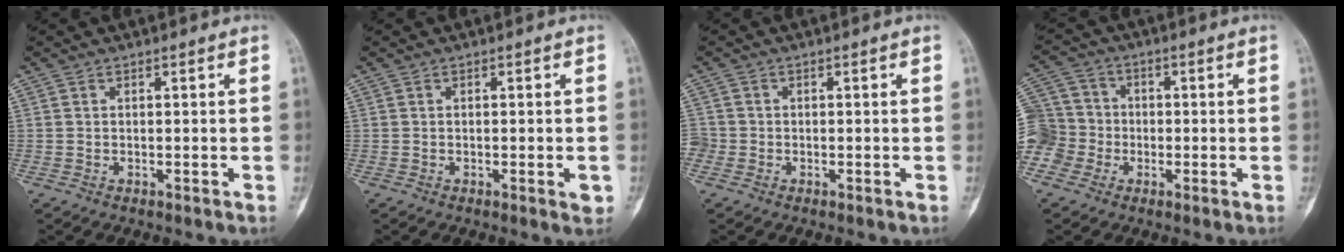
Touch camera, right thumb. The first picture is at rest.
{"total": 2.1, "force": [-0.6, 0.6, 1.9], "torque": [-0.025, -0.004, -0.006]}
{"total": 2.6, "force": [-0.8, 2.4, 0.4], "torque": [0.003, 0.009, -0.024]}
{"total": 13.1, "force": [-3.5, 11.9, 4.1], "torque": [-0.095, 0.048, -0.067]}